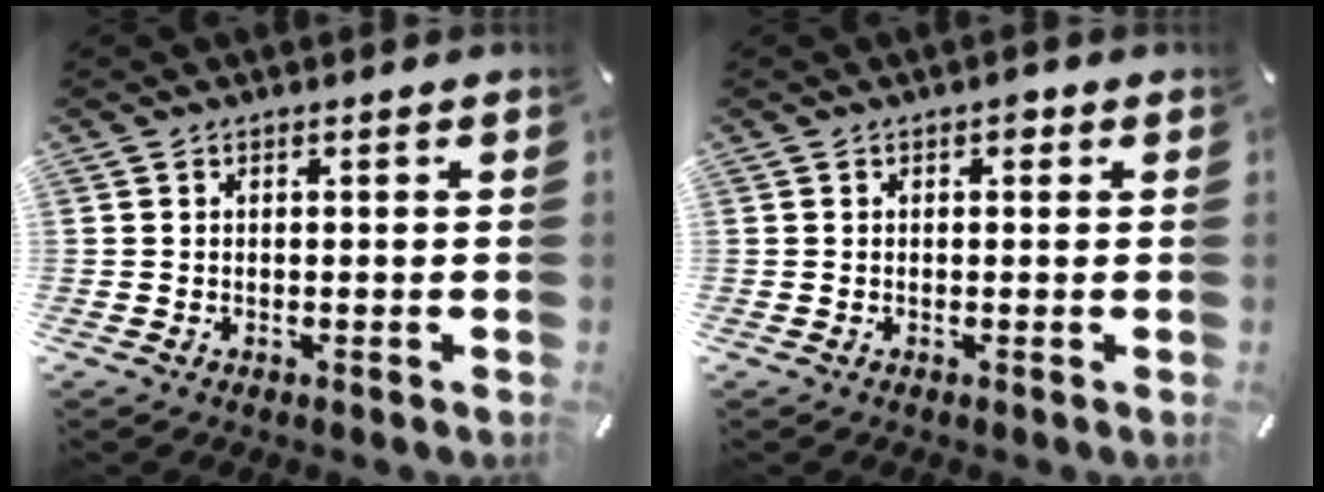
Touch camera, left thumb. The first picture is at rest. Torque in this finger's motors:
{"motor_torque": [0.15, 0.46, 0.00, -0.12, 0.08]}